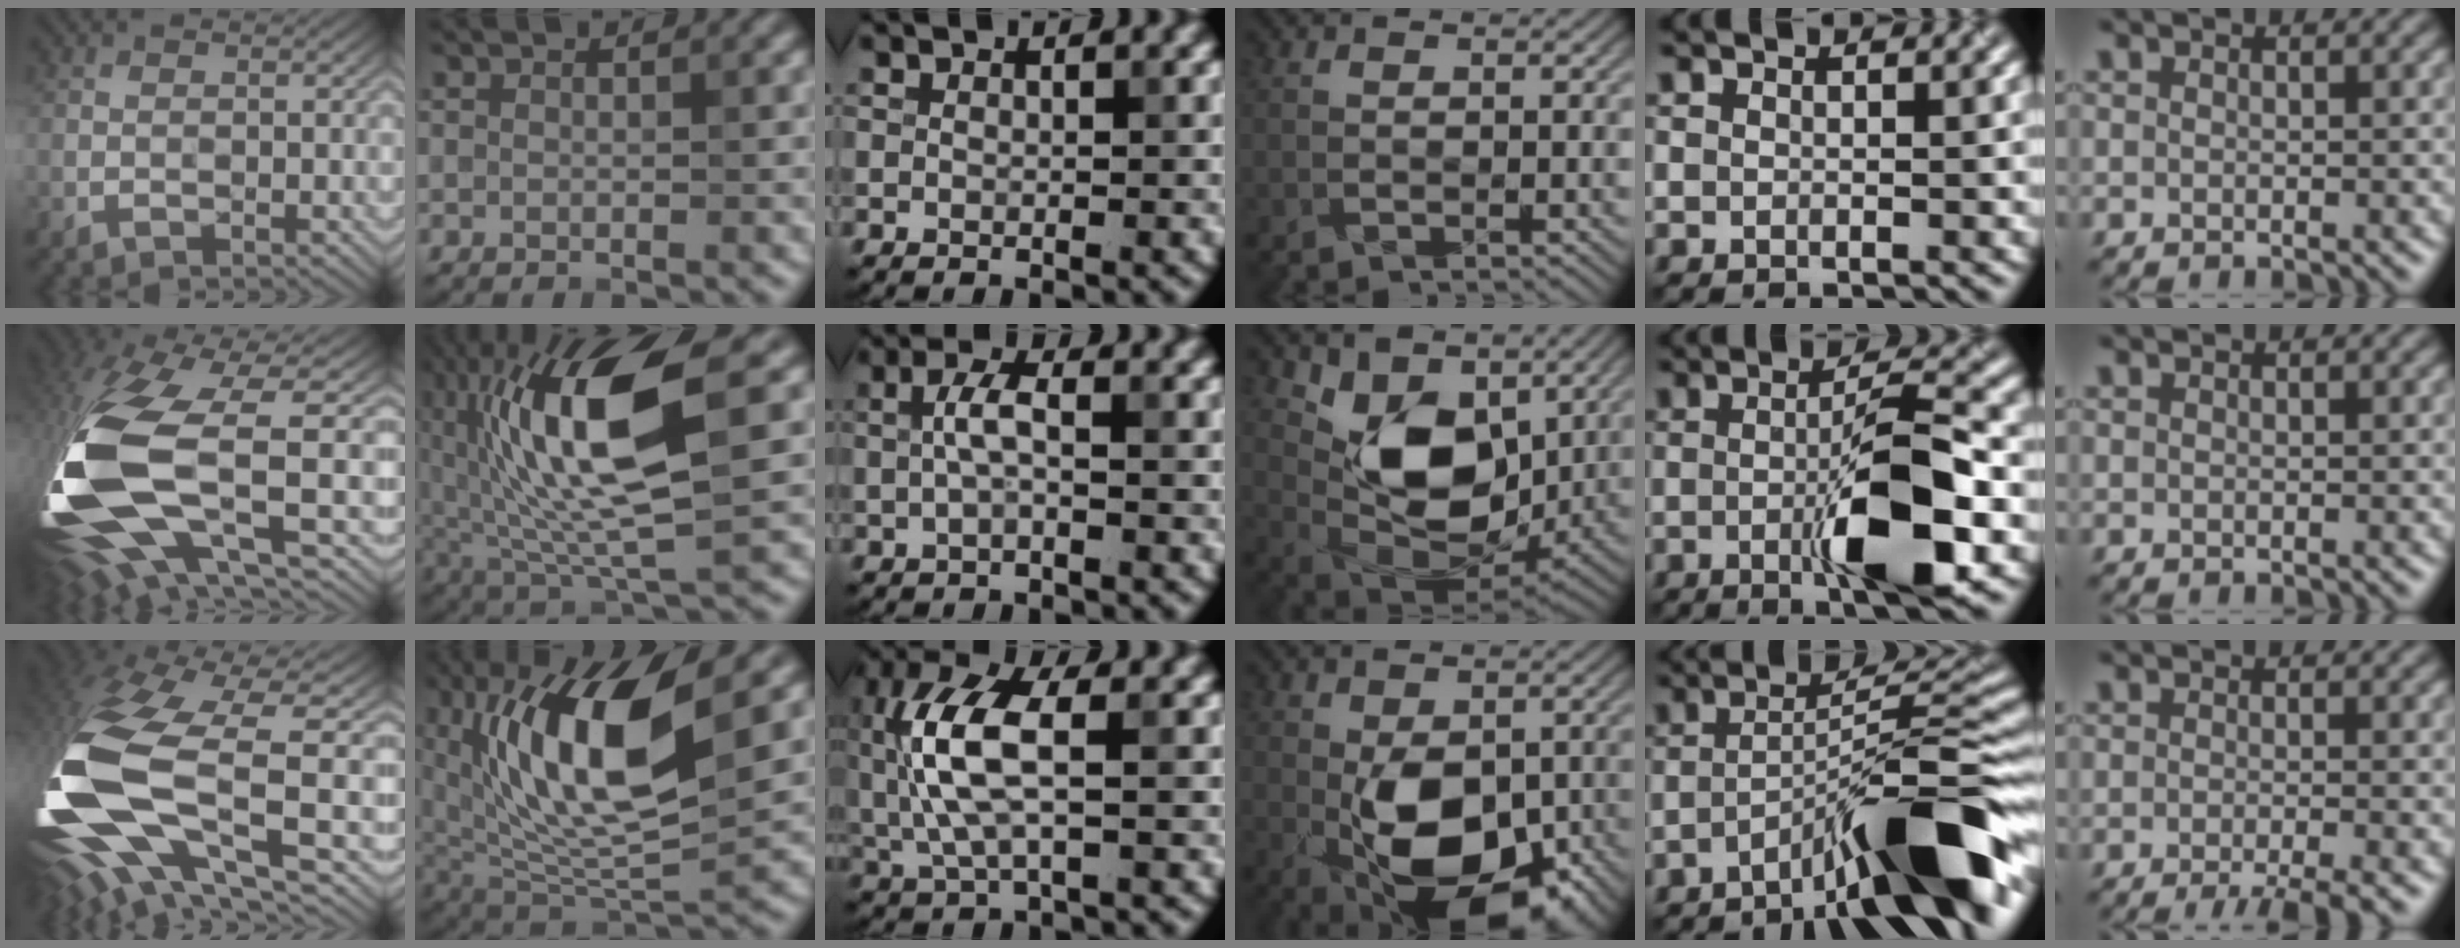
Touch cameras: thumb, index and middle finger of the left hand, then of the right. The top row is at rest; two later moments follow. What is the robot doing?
{"motion": "wrap", "object": "ethernet cable"}